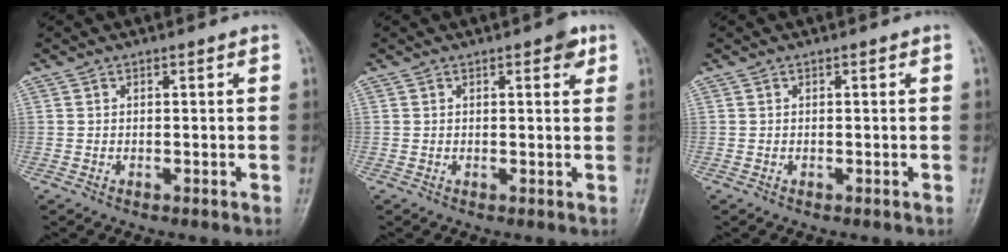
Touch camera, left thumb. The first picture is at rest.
{"total": 2.7, "force": [1.4, 1.2, 2.0], "torque": [-0.015, -0.002, 0.013]}
{"total": 0.0}